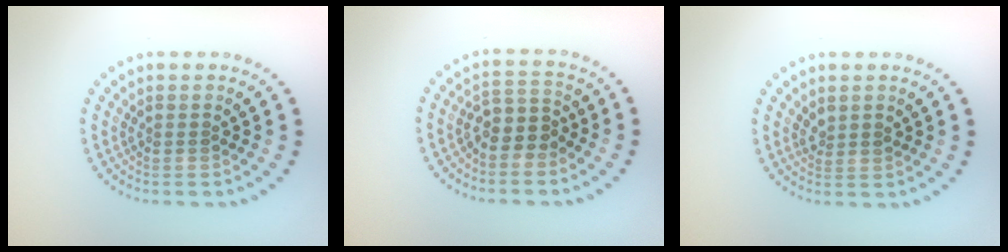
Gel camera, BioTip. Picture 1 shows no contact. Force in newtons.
{"total": 2.7, "press": 2.3, "slide": 1.4}
{"total": 0.9, "press": 0.8, "slide": 0.5}